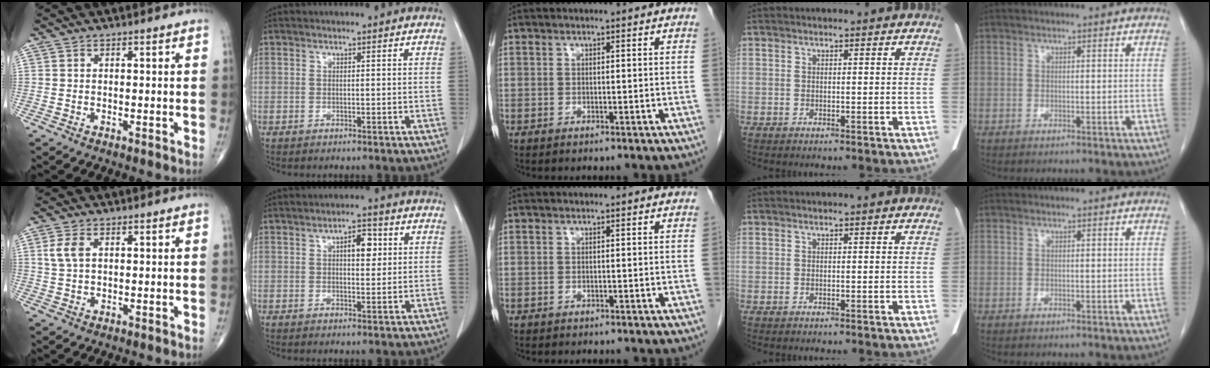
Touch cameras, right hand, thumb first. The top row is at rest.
{"thumb": {"total": 3.8, "force": [1.1, 2.2, 2.9], "torque": [-0.067, 0.005, 0.025]}, "index": {"total": 4.5, "force": [1.3, 1.9, 3.8], "torque": [-0.055, 0.008, 0.017]}, "middle": {"total": 2.6, "force": [-2.4, 0.5, 1.0], "torque": [-0.017, -0.006, -0.027]}}